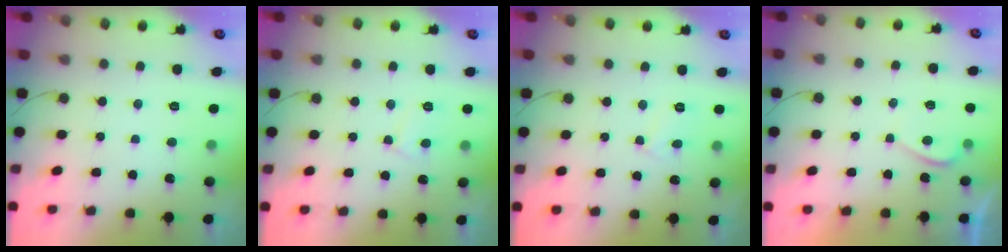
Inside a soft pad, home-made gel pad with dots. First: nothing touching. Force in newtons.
{"total": 4.8, "press": 4.8, "slide": 0.3}
{"total": 3.7, "press": 3.7, "slide": 0.3}
{"total": 0.6, "press": 0.4, "slide": 0.5}